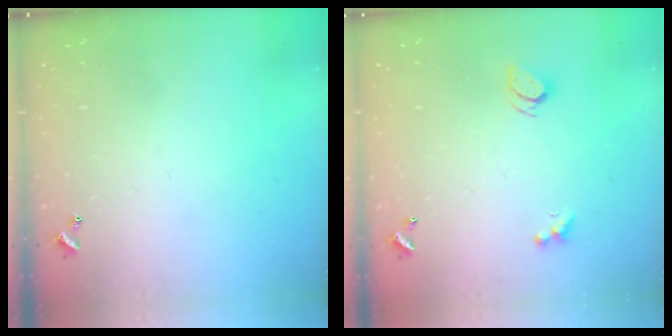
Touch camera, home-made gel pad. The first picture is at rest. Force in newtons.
{"total": 2.5, "press": 2.4, "slide": 0.6}